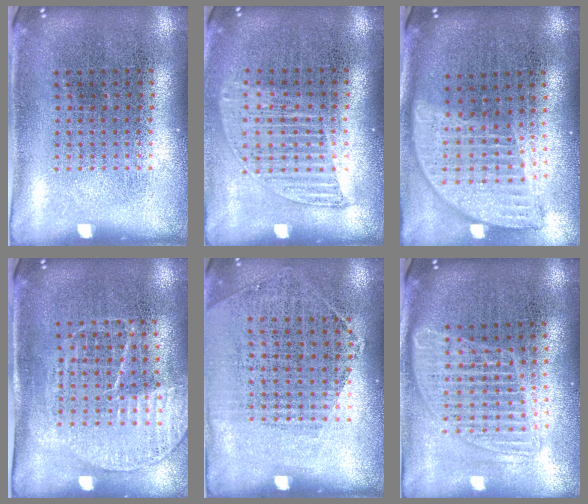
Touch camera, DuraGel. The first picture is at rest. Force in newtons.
{"total": 1.3, "press": 1.1, "slide": 0.6}
{"total": 1.9, "press": 1.5, "slide": 1.1}
{"total": 1.3, "press": 1.3, "slide": 0.2}
{"total": 1.2, "press": 1.0, "slide": 0.7}
{"total": 1.7, "press": 1.5, "slide": 0.8}